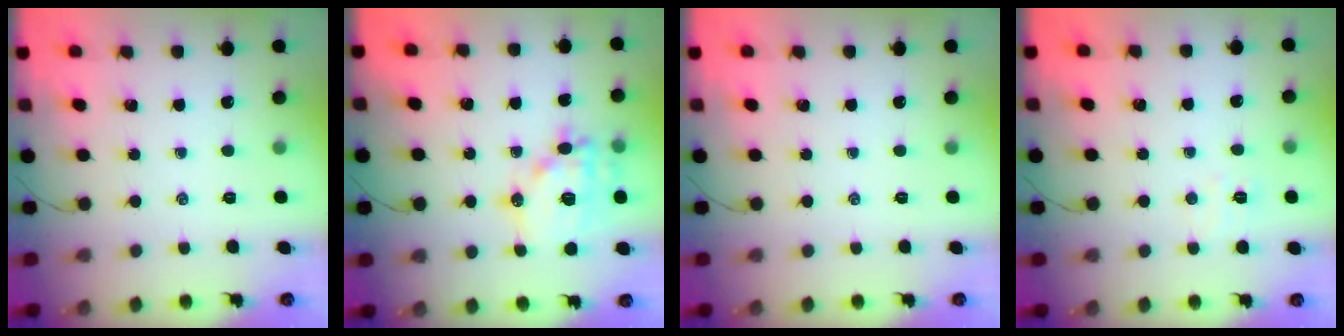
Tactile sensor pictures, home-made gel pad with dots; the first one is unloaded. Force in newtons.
{"total": 15.9, "press": 15.6, "slide": 3.0}
{"total": 0.0}
{"total": 3.9, "press": 3.8, "slide": 0.9}